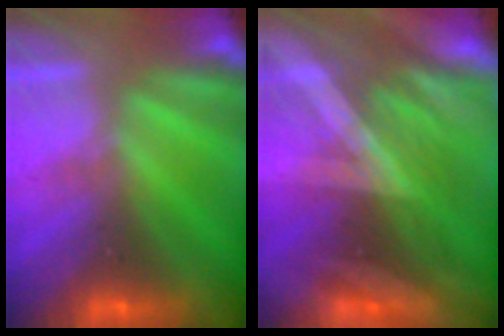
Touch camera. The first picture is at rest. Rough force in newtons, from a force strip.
{"total": 2.9}